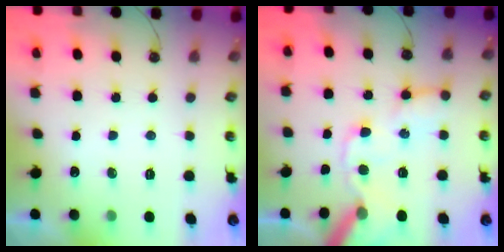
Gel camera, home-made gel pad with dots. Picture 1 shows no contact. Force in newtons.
{"total": 16.9, "press": 16.8, "slide": 2.3}